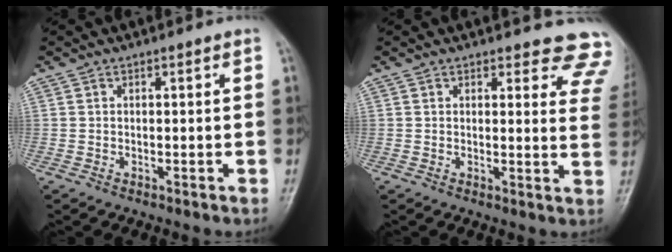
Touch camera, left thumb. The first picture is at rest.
{"total": 10.5, "force": [9.8, 3.3, 2.2], "torque": [0.032, -0.067, 0.075]}